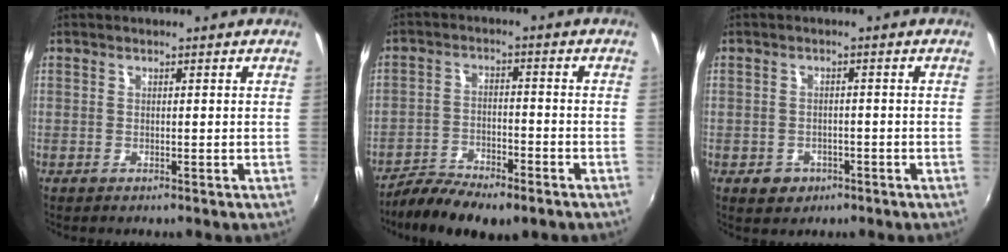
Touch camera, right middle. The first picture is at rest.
{"total": 10.3, "force": [-7.9, 3.2, 5.8], "torque": [-0.134, -0.023, -0.138]}
{"total": 3.7, "force": [-1.8, 3.0, 1.2], "torque": [-0.033, 0.002, -0.020]}